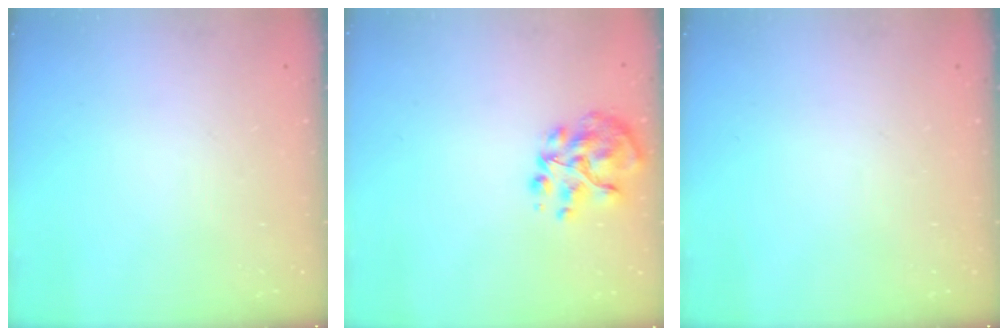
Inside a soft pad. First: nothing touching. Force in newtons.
{"total": 8.7, "press": 8.6, "slide": 1.4}
{"total": 0.0}